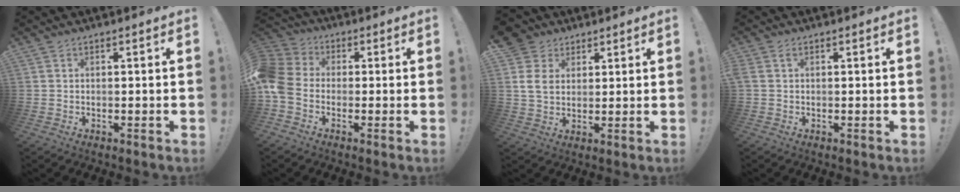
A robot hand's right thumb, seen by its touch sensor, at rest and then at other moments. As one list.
[{"total": 9.2, "force": [-3.1, 6.8, 5.2], "torque": [-0.117, 0.025, -0.057]}, {"total": 8.6, "force": [3.1, 7.1, 3.7], "torque": [-0.062, -0.012, 0.062]}, {"total": 1.0, "force": [0.4, 0.3, 0.9], "torque": [-0.020, 0.002, 0.007]}]